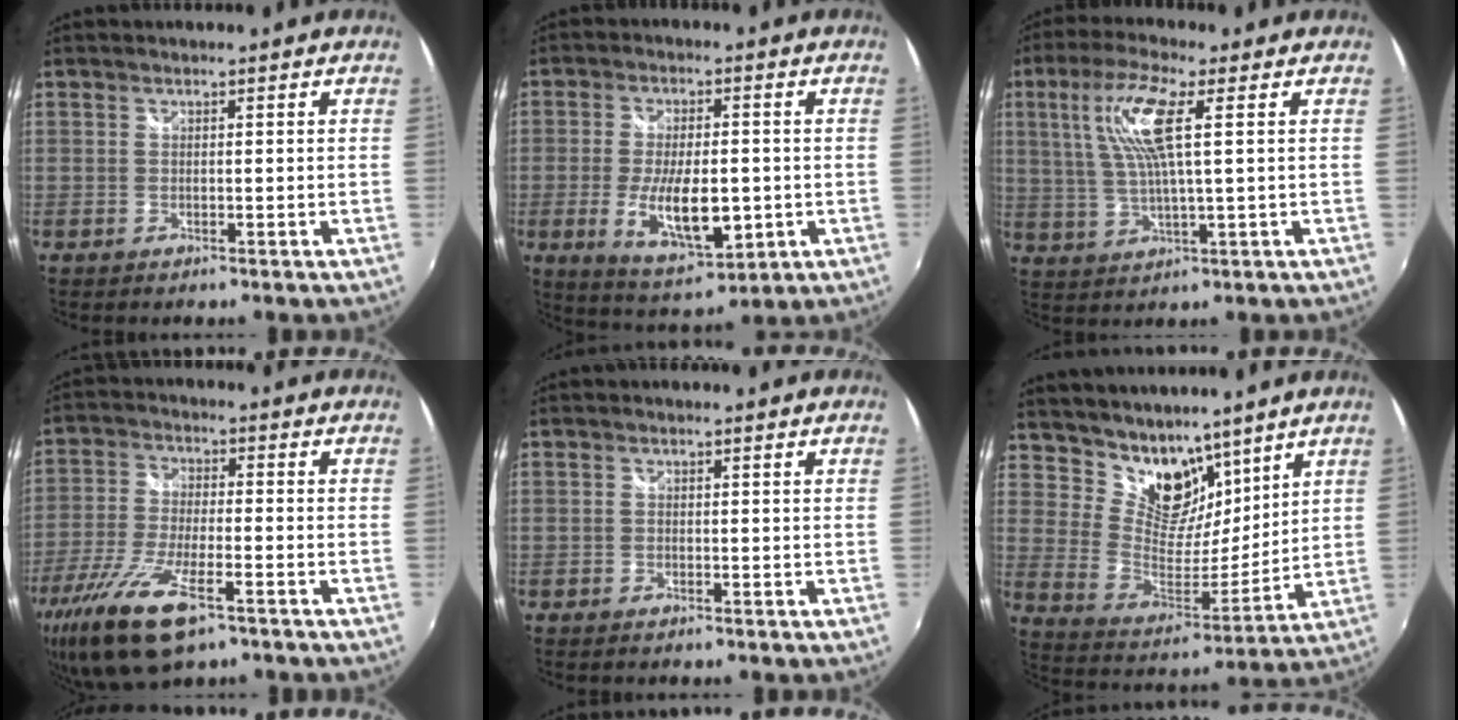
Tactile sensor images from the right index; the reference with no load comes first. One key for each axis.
{"total": 12.9, "fx": -2.6, "fy": 5.2, "fz": 11.5, "tx": -0.221, "ty": -0.022, "tz": -0.034}
{"total": 10.5, "fx": 3.1, "fy": 1.4, "fz": 9.9, "tx": -0.197, "ty": 0.009, "tz": 0.064}
{"total": 15.2, "fx": -9.0, "fy": 5.0, "fz": 11.2, "tx": -0.240, "ty": -0.042, "tz": -0.173}
{"total": 0.7, "fx": -0.6, "fy": 0.4, "fz": 0.1, "tx": -0.005, "ty": -0.003, "tz": -0.013}
{"total": 12.8, "fx": 9.6, "fy": 7.1, "fz": 4.8, "tx": -0.088, "ty": -0.002, "tz": 0.182}